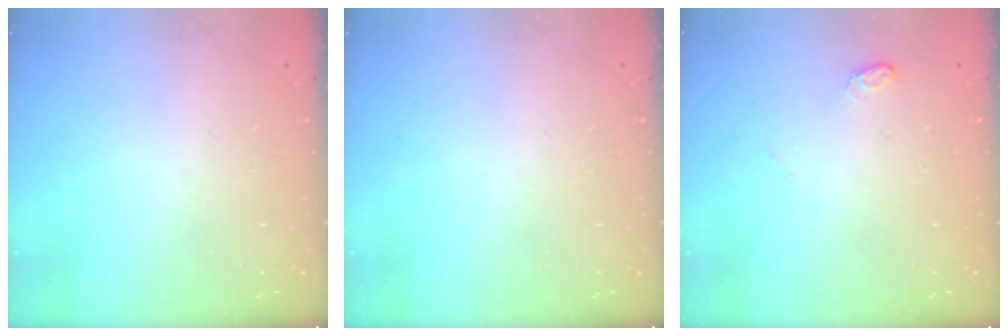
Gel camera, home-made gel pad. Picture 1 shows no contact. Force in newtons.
{"total": 0.0}
{"total": 3.8, "press": 3.8, "slide": 0.4}